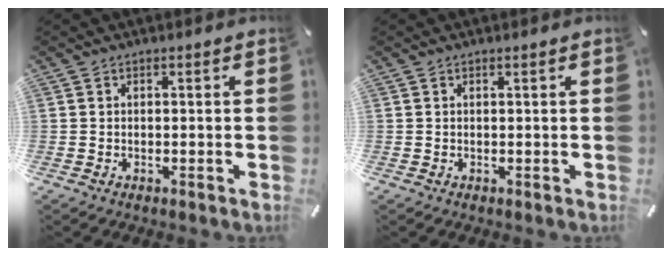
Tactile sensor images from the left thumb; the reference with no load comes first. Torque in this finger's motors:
{"motor_torque": [0.18, -0.02, -0.07, -0.27, -0.03]}